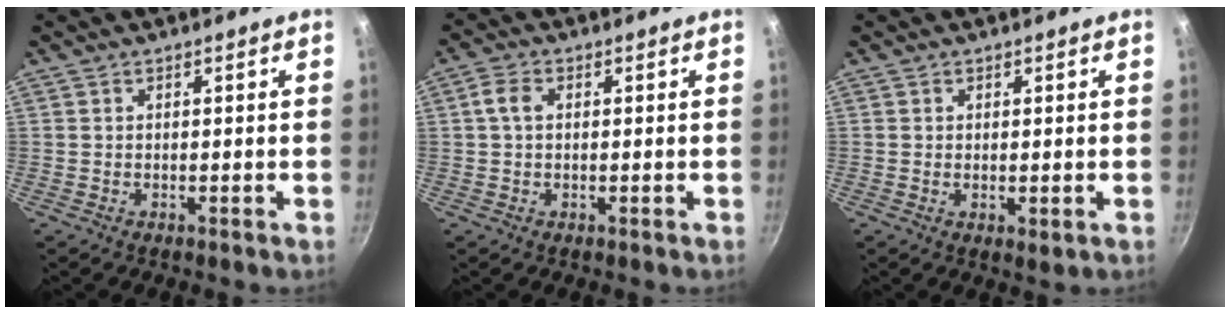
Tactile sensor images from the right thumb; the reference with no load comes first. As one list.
[{"total": 3.1, "force": [0.4, 2.1, 2.3], "torque": [-0.048, 0.008, 0.004]}, {"total": 1.5, "force": [0.1, 0.7, 1.3], "torque": [-0.022, -0.009, 0.001]}]